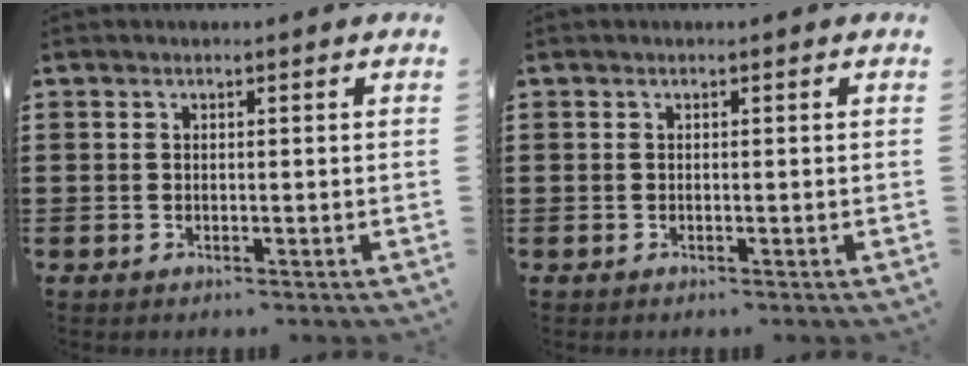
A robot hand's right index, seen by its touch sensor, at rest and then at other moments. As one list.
[{"total": 0.0}]